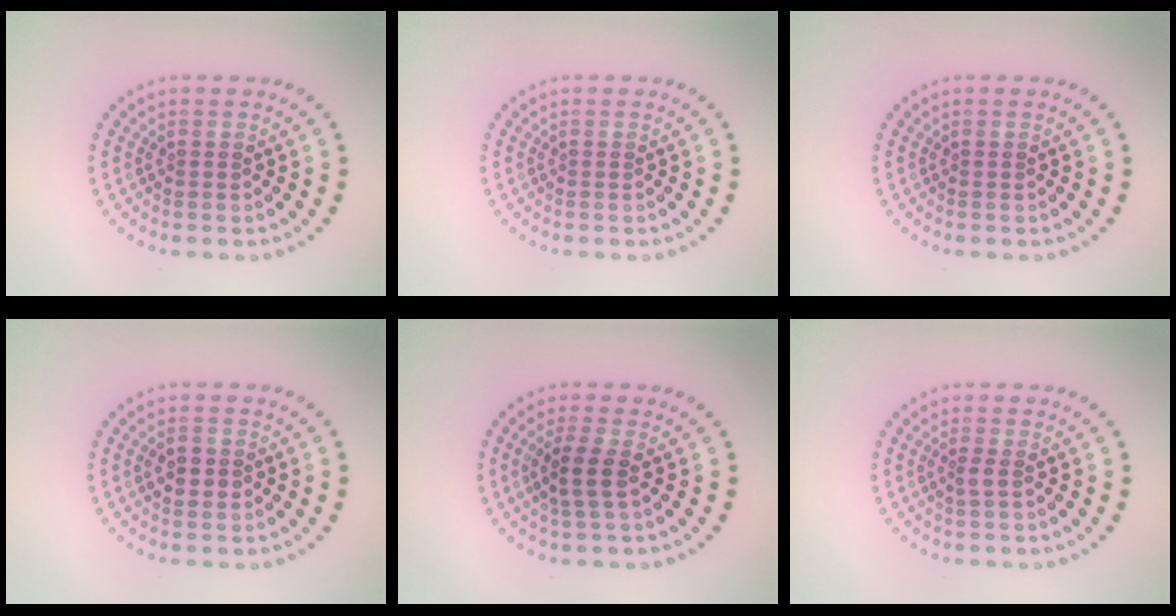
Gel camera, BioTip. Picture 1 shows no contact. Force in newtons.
{"total": 0.0}
{"total": 0.0}
{"total": 2.2, "press": 2.1, "slide": 0.2}
{"total": 2.3, "press": 2.0, "slide": 1.2}
{"total": 1.0, "press": 0.7, "slide": 0.7}